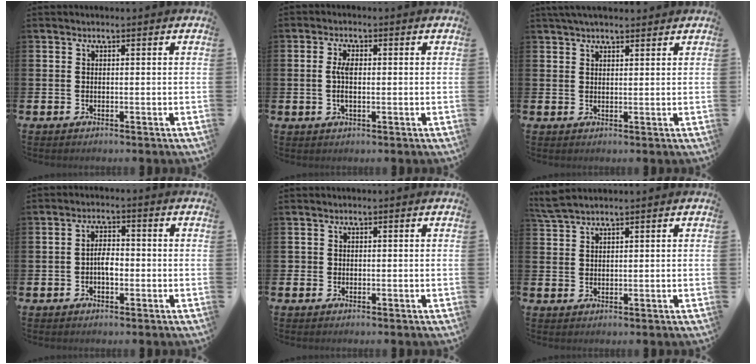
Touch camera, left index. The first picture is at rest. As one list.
[{"total": 2.7, "force": [0.0, 1.2, 2.4], "torque": [-0.045, 0.003, -0.002]}, {"total": 2.7, "force": [2.6, 0.7, 0.7], "torque": [-0.016, -0.004, 0.047]}, {"total": 2.6, "force": [-0.8, 1.4, 2.0], "torque": [-0.035, 0.005, -0.018]}, {"total": 0.7, "force": [-0.3, 0.6, -0.1], "torque": [0.003, 0.004, -0.007]}, {"total": 2.4, "force": [2.3, 0.1, 0.6], "torque": [-0.022, -0.001, 0.044]}]